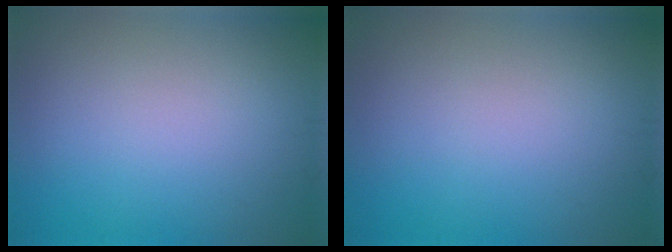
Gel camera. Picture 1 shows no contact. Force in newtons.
{"total": 0.0}